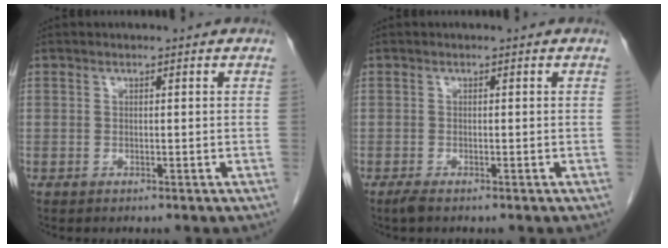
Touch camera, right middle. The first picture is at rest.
{"total": 1.2, "force": [-0.9, 0.1, 0.7], "torque": [-0.024, -0.005, -0.018]}